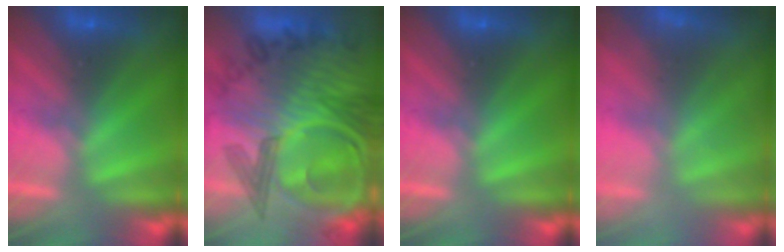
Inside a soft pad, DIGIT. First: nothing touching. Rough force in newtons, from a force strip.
{"total": 8.0}
{"total": 0.0}
{"total": 1.0}